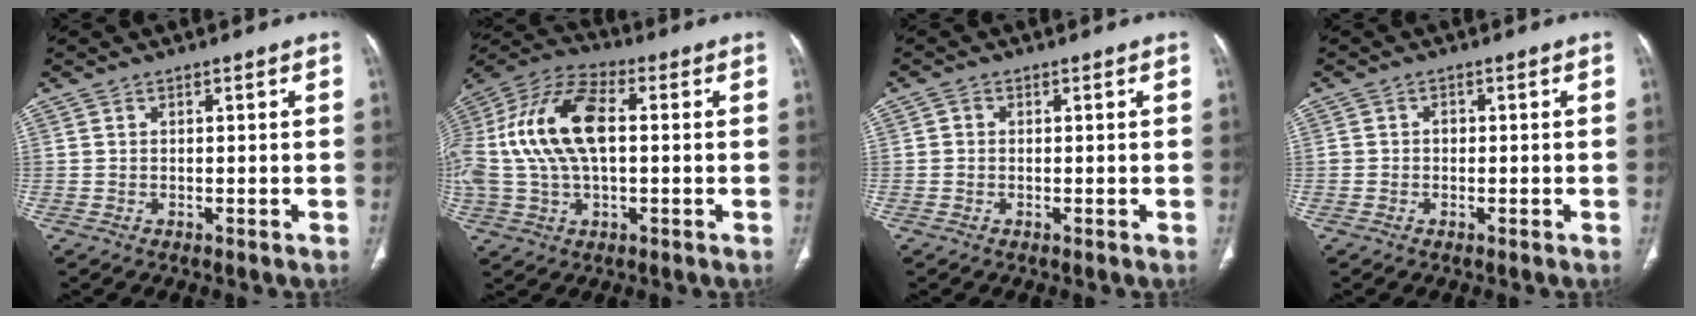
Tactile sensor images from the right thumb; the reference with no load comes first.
{"total": 20.0, "force": [2.0, 10.6, 16.9], "torque": [-0.355, 0.024, 0.031]}
{"total": 1.0, "force": [0.0, 0.9, 0.4], "torque": [-0.001, 0.003, -0.001]}
{"total": 1.2, "force": [-0.1, 1.1, 0.6], "torque": [-0.003, 0.004, -0.005]}